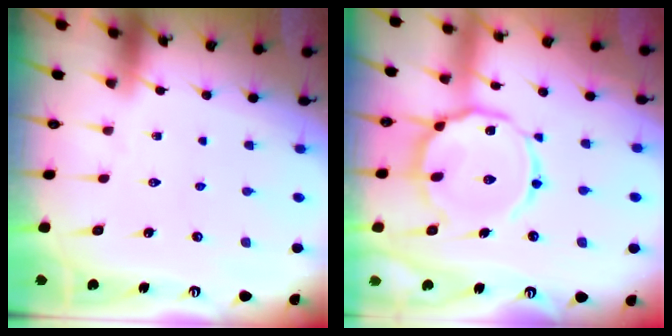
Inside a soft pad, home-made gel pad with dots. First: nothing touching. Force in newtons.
{"total": 14.9, "press": 14.9, "slide": 1.3}